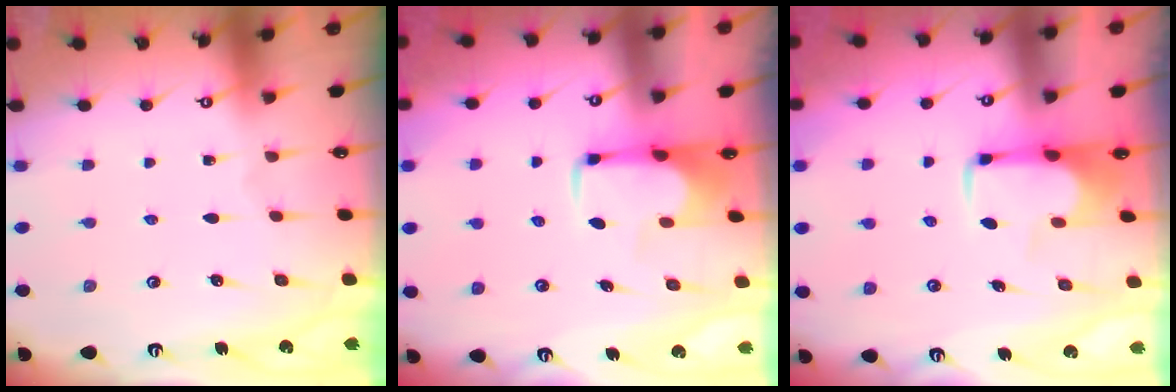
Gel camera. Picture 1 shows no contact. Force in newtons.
{"total": 1.9, "press": 1.8, "slide": 0.4}
{"total": 1.8, "press": 1.7, "slide": 0.4}